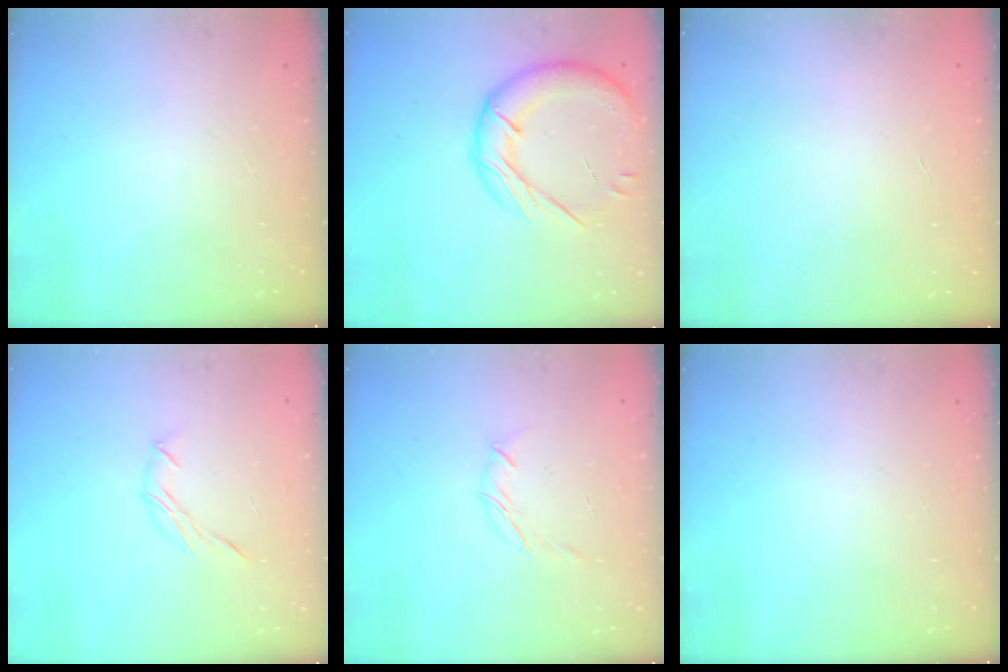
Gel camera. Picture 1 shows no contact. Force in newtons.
{"total": 19.1, "press": 18.9, "slide": 2.6}
{"total": 0.0}
{"total": 6.6, "press": 6.4, "slide": 1.6}
{"total": 3.9, "press": 3.7, "slide": 1.0}
{"total": 0.0}